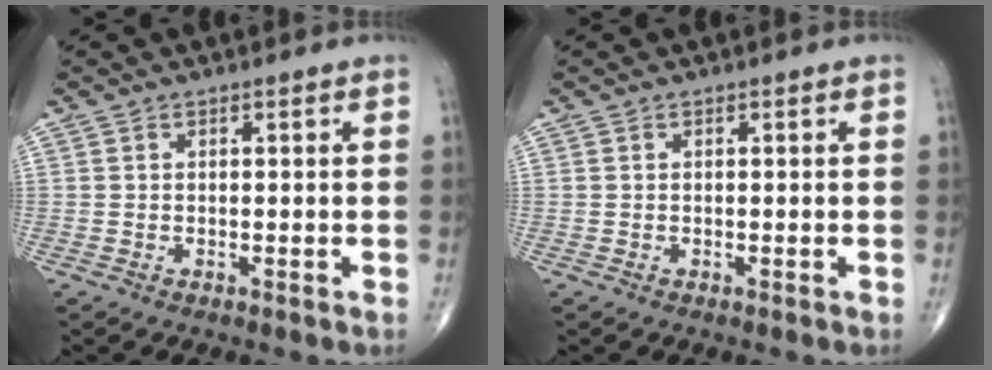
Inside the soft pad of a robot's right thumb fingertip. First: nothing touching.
{"total": 0.0}